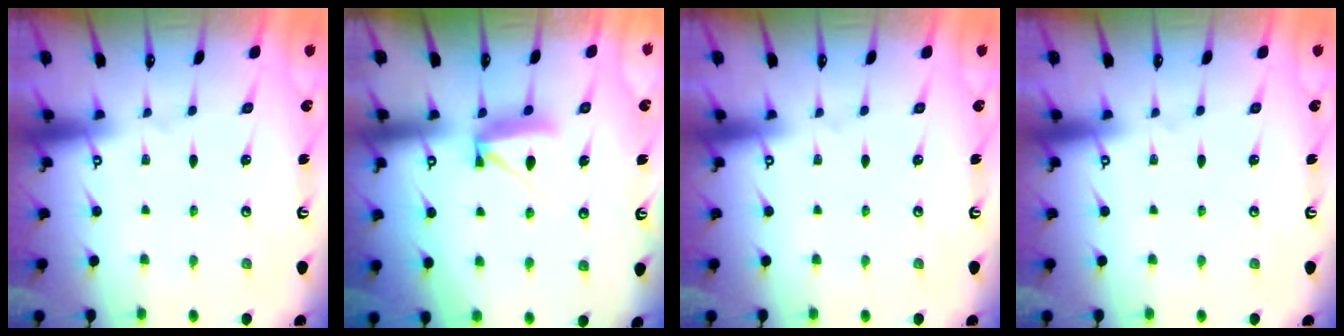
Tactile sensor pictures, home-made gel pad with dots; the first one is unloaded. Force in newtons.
{"total": 8.8, "press": 8.8, "slide": 0.9}
{"total": 0.0}
{"total": 0.0}